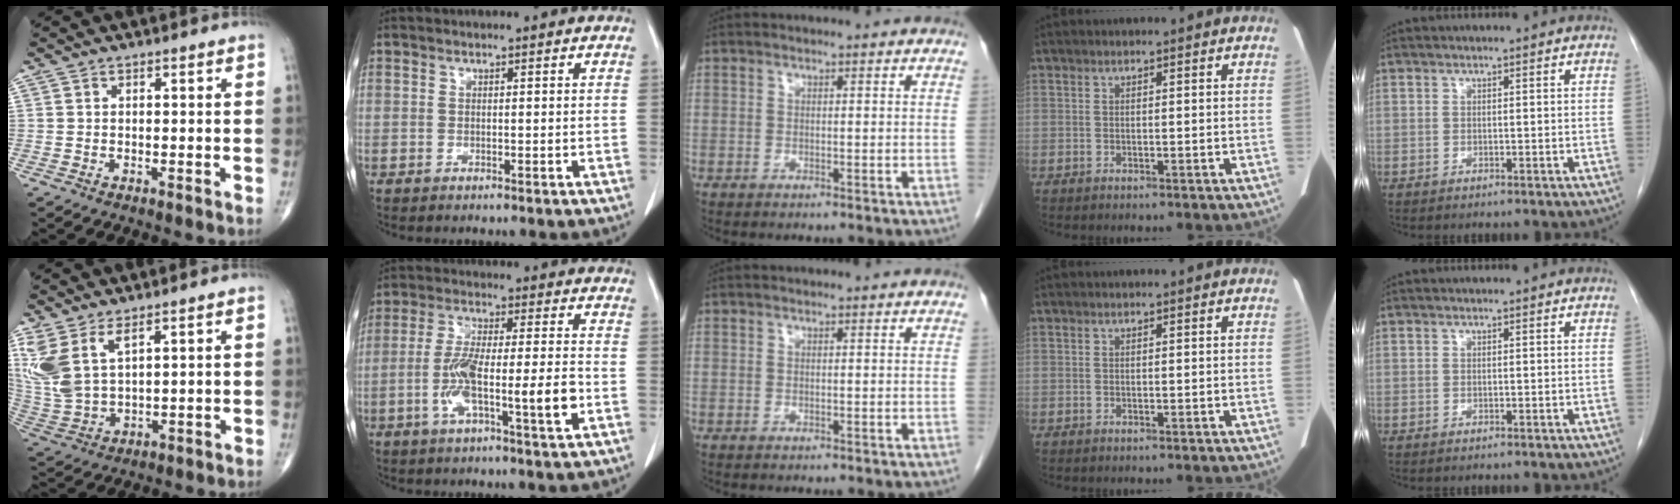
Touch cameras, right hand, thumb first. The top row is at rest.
{"thumb": {"total": 10.6, "force": [5.4, 4.5, 7.9], "torque": [-0.189, -0.020, 0.129]}, "index": {"total": 11.5, "force": [-3.1, 1.2, 11.1], "torque": [-0.201, 0.002, -0.055]}}